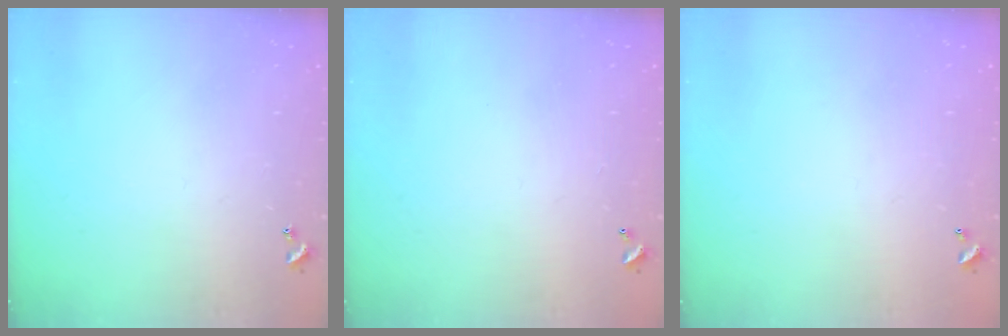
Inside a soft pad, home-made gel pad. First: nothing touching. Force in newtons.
{"total": 2.8, "press": 2.8, "slide": 0.1}
{"total": 2.9, "press": 2.9, "slide": 0.1}